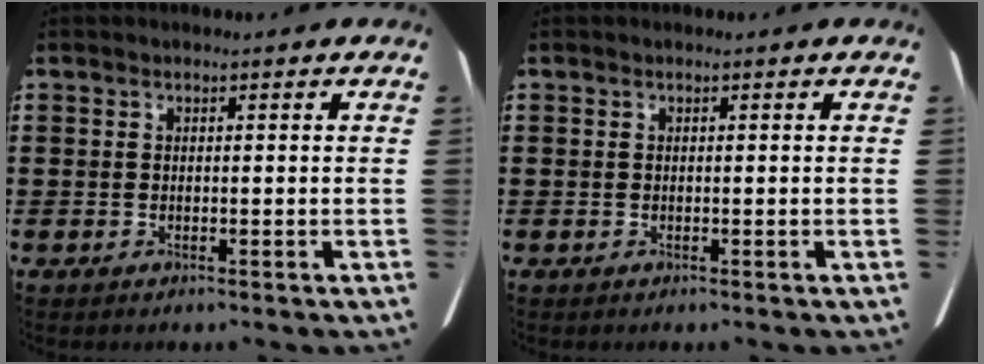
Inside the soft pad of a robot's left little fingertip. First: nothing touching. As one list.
[{"total": 0.0}]